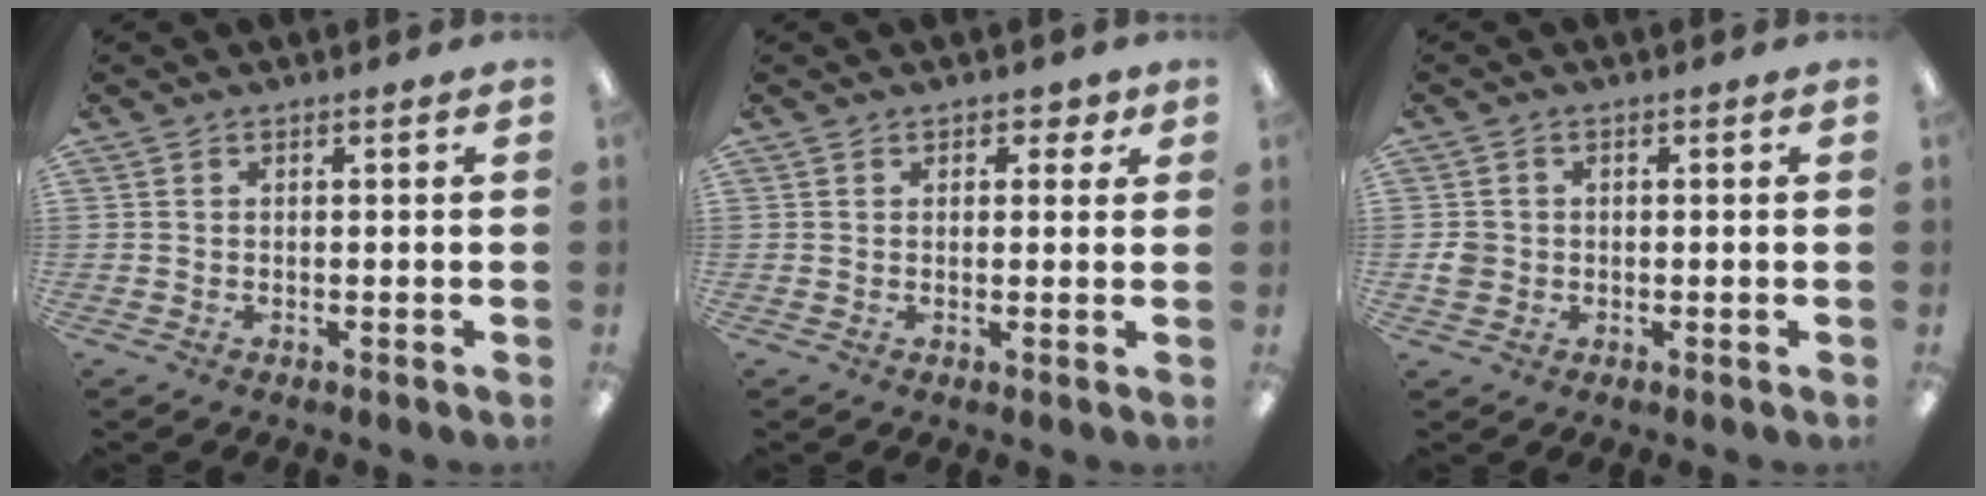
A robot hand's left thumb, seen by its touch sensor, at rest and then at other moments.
{"total": 2.6, "force": [1.4, 1.8, 1.3], "torque": [-0.010, -0.001, 0.022]}
{"total": 2.7, "force": [-0.4, 2.5, 0.9], "torque": [-0.008, 0.000, -0.008]}